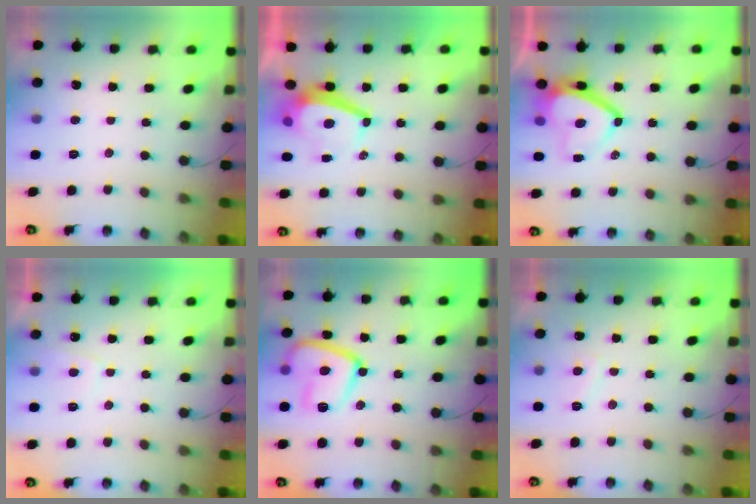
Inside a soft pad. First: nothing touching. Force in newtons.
{"total": 6.5, "press": 6.5, "slide": 0.7}
{"total": 9.8, "press": 9.7, "slide": 1.3}
{"total": 1.8, "press": 1.7, "slide": 0.7}
{"total": 14.6, "press": 14.6, "slide": 1.0}
{"total": 2.6, "press": 2.4, "slide": 0.8}